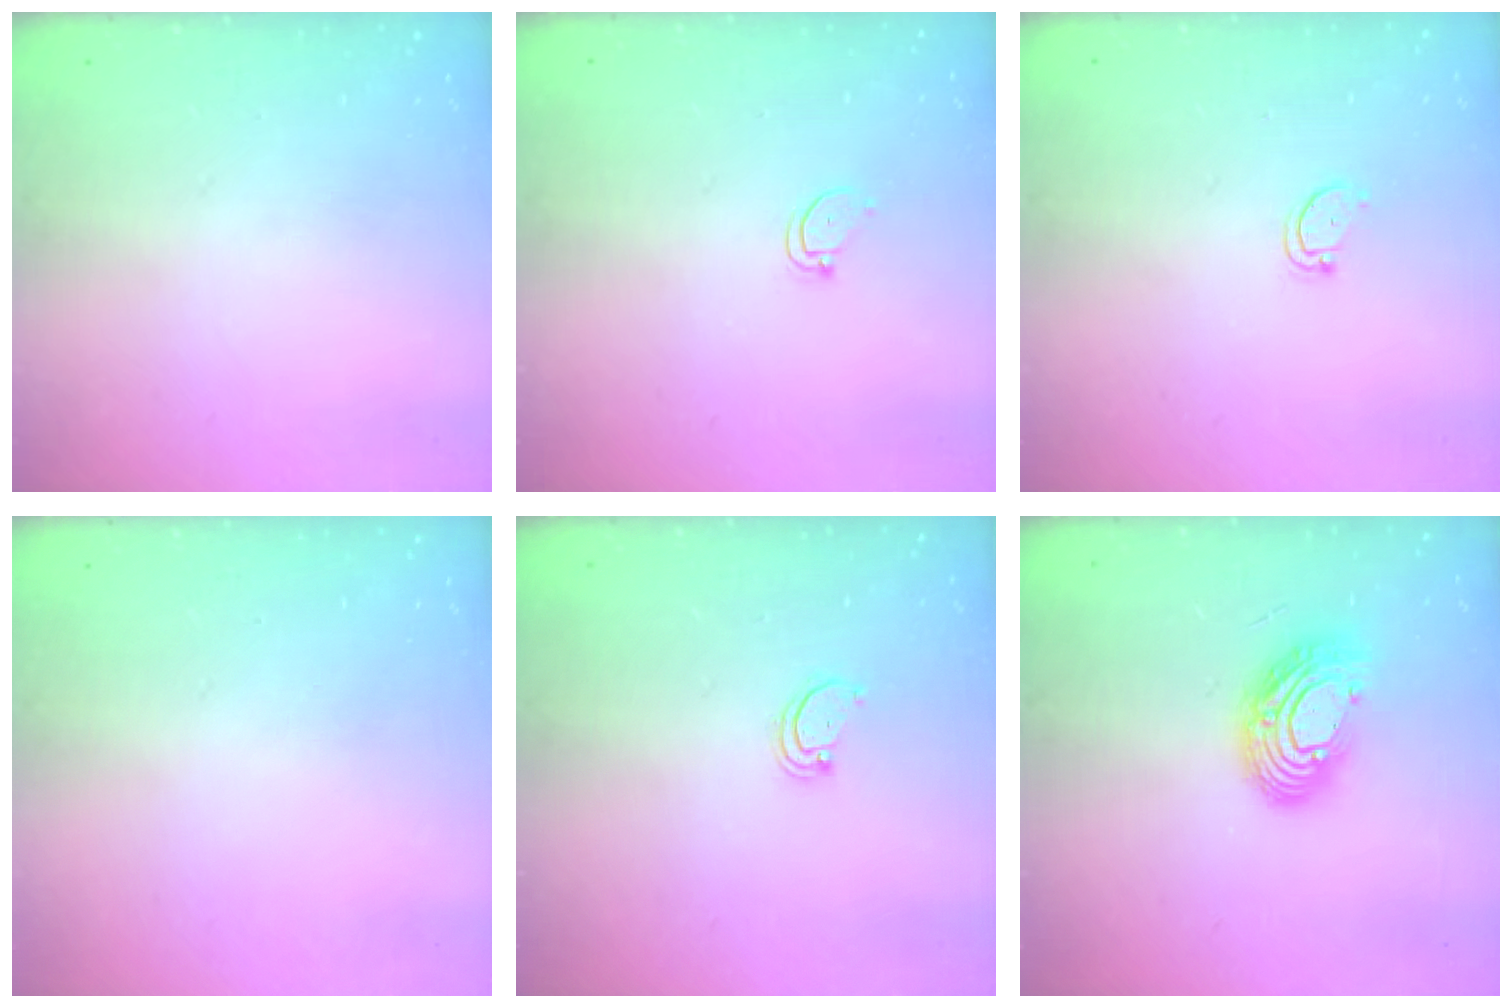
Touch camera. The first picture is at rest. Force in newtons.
{"total": 2.4, "press": 2.4, "slide": 0.2}
{"total": 2.3, "press": 2.3, "slide": 0.4}
{"total": 0.0}
{"total": 1.8, "press": 1.8, "slide": 0.2}
{"total": 12.3, "press": 12.3, "slide": 1.0}